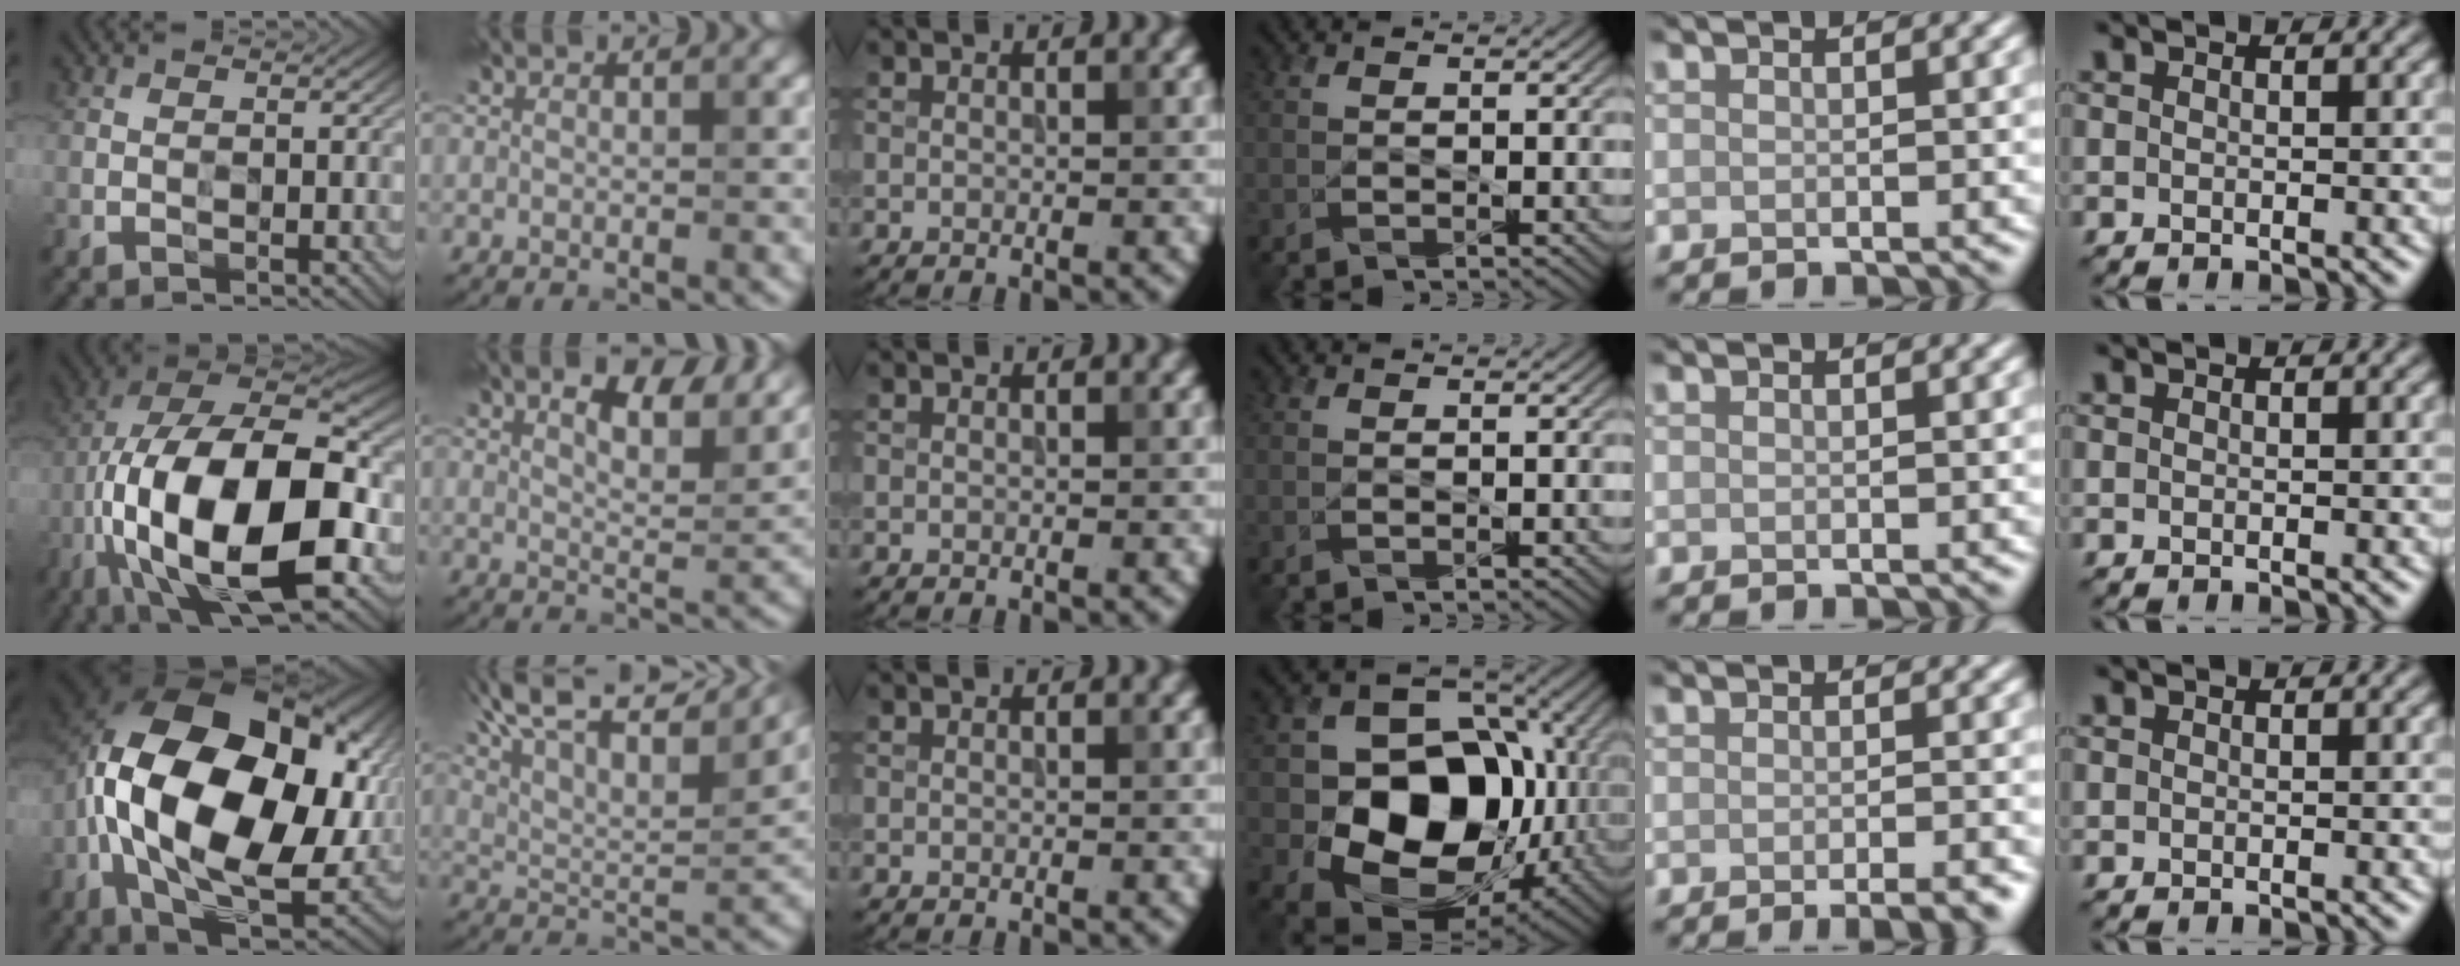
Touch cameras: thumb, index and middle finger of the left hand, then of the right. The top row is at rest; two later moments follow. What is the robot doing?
{"motion": "wipe", "object": "compact mirror"}